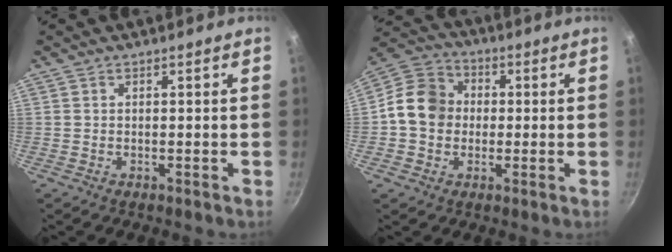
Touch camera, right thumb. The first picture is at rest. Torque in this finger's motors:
{"motor_torque": [1.40, 1.54, 0.64, -0.39, 0.12]}